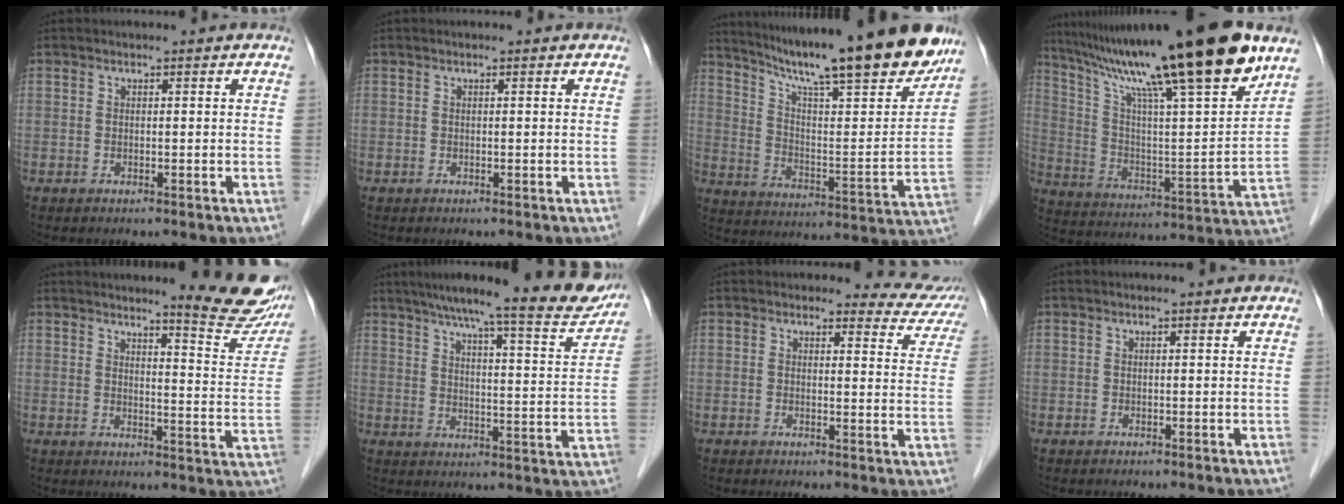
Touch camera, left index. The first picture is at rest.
{"total": 0.0}
{"total": 24.3, "force": [20.6, 2.0, 12.8], "torque": [-0.207, -0.034, 0.298]}
{"total": 26.3, "force": [19.5, 1.0, 17.6], "torque": [-0.300, -0.005, 0.318]}
{"total": 12.1, "force": [10.6, 0.6, 5.8], "torque": [-0.056, -0.049, 0.116]}
{"total": 19.5, "force": [17.0, 1.8, 9.4], "torque": [-0.133, -0.021, 0.215]}
{"total": 7.1, "force": [6.7, 2.3, 0.0], "torque": [0.027, -0.027, 0.044]}
{"total": 0.0}